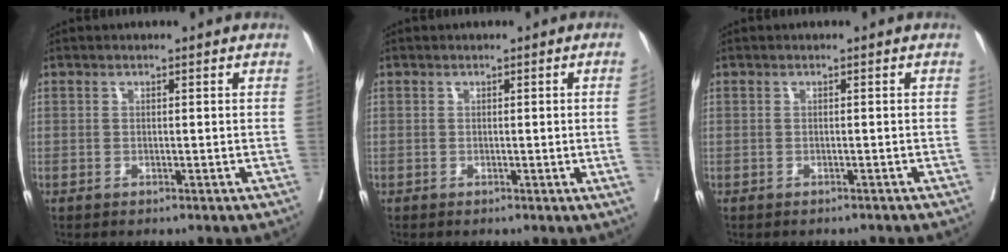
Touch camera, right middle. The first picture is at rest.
{"total": 3.1, "force": [-0.2, -1.2, 2.9], "torque": [-0.043, -0.006, 0.001]}
{"total": 2.2, "force": [-2.0, 0.8, 0.3], "torque": [-0.002, -0.005, -0.032]}